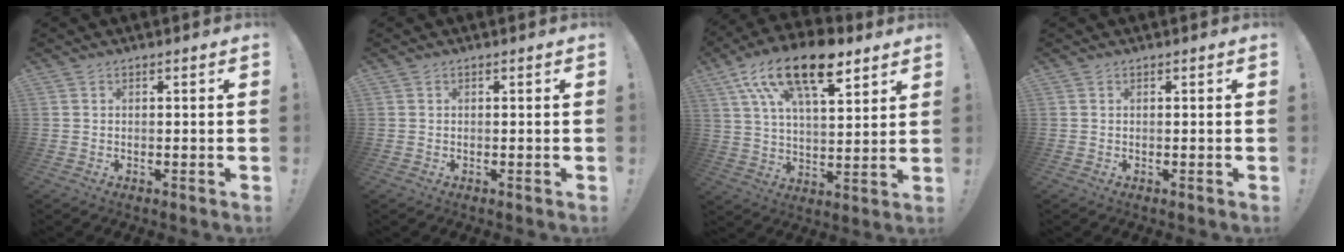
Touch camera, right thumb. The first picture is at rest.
{"total": 0.0}
{"total": 19.4, "force": [11.4, 8.2, 13.4], "torque": [-0.231, -0.059, 0.198]}
{"total": 0.0}